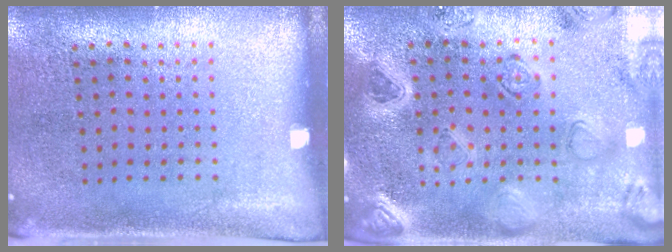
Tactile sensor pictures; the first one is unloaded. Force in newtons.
{"total": 2.2, "press": 2.2, "slide": 0.2}